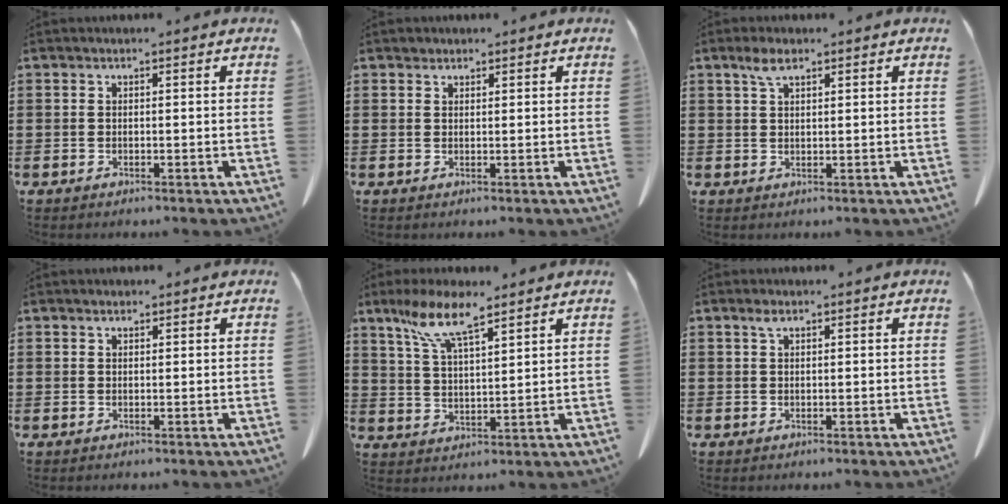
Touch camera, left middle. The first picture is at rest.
{"total": 0.9, "force": [0.9, 0.3, 0.1], "torque": [-0.005, -0.002, 0.019]}
{"total": 2.9, "force": [1.9, 1.1, 1.9], "torque": [-0.044, 0.003, 0.035]}
{"total": 0.7, "force": [0.6, 0.3, 0.2], "torque": [-0.007, 0.000, 0.014]}
{"total": 8.6, "force": [6.2, 1.8, 5.7], "torque": [-0.128, -0.011, 0.114]}
{"total": 1.3, "force": [0.7, 0.6, 1.0], "torque": [-0.023, 0.002, 0.013]}